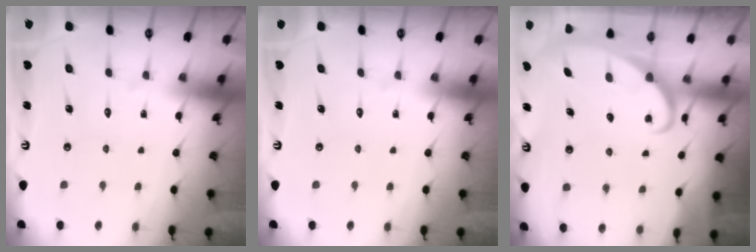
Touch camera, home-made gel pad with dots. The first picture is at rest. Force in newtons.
{"total": 0.0}
{"total": 2.4, "press": 2.3, "slide": 0.3}